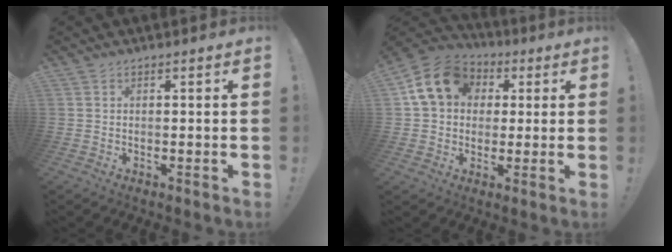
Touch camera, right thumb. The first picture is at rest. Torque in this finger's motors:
{"motor_torque": [0.13, 0.95, 0.37, -0.23, 0.03]}